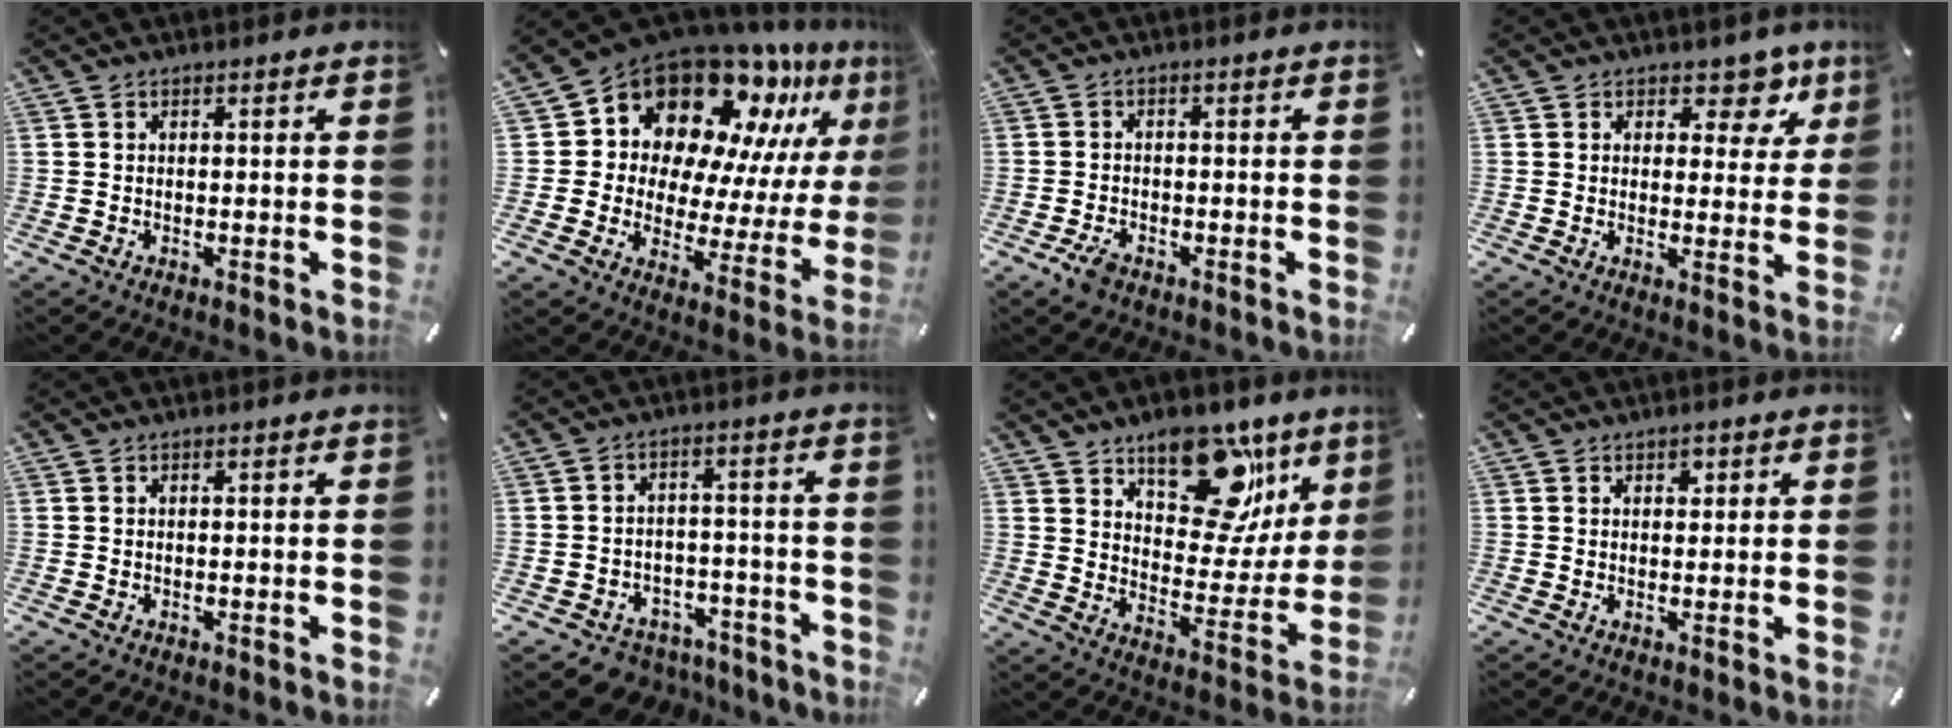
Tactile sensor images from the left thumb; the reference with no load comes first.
{"total": 17.5, "force": [13.4, 9.5, 6.2], "torque": [-0.096, -0.134, 0.228]}
{"total": 3.4, "force": [-2.2, 2.0, 1.8], "torque": [-0.050, 0.004, -0.045]}
{"total": 7.8, "force": [4.5, 5.1, 3.9], "torque": [-0.022, -0.033, 0.071]}
{"total": 0.0}
{"total": 4.9, "force": [-2.8, 4.0, 0.8], "torque": [-0.013, 0.021, -0.051]}
{"total": 19.2, "force": [12.4, 10.9, 9.7], "torque": [-0.120, -0.087, 0.213]}
{"total": 1.4, "force": [0.6, 1.2, 0.4], "torque": [0.006, -0.002, 0.007]}